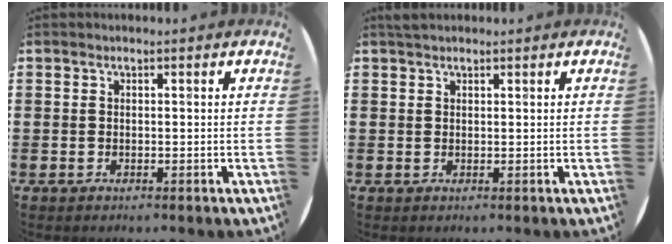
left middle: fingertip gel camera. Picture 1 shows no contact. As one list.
[{"total": 1.0, "force": [0.9, 0.3, 0.2], "torque": [0.003, 0.000, 0.016]}]